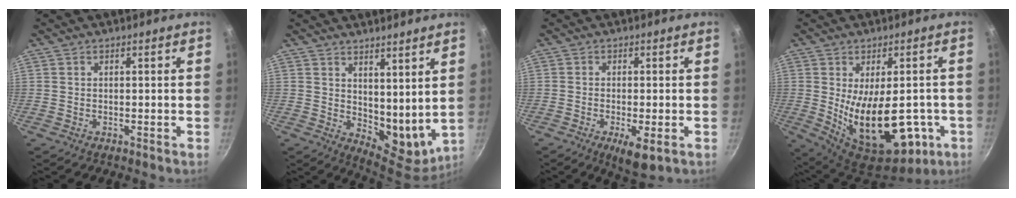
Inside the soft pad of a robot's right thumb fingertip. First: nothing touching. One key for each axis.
{"total": 10.5, "fx": 5.0, "fy": 5.5, "fz": 7.4, "tx": -0.078, "ty": -0.048, "tz": 0.088}
{"total": 5.8, "fx": -2.2, "fy": 1.7, "fz": 5.0, "tx": -0.088, "ty": -0.002, "tz": -0.031}
{"total": 20.4, "fx": -3.7, "fy": 10.7, "fz": 16.9, "tx": -0.225, "ty": -0.027, "tz": -0.025}